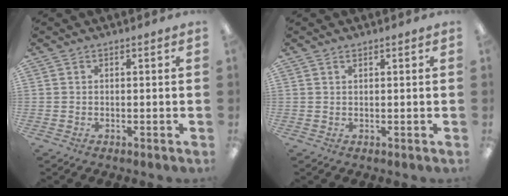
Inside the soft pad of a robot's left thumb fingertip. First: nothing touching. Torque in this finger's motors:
{"motor_torque": [-0.08, -0.09, -0.37, 0.20, 0.06]}